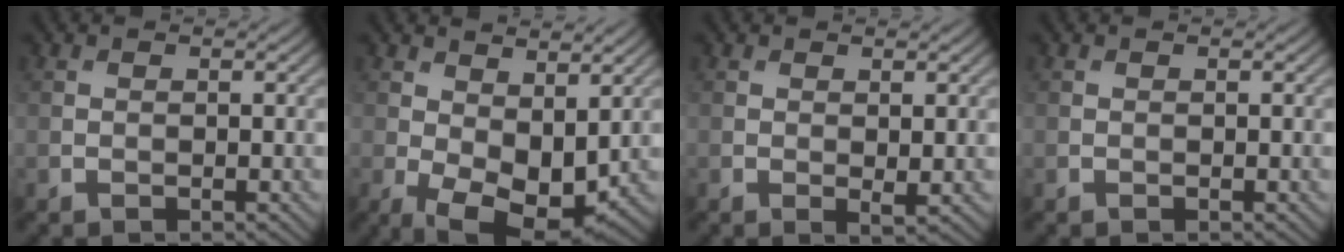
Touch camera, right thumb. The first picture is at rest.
{"total": 9.5, "force": [-0.5, 5.6, 7.6], "torque": [-0.150, -0.024, 0.006]}
{"total": 1.1, "force": [0.4, 0.4, 1.0], "torque": [-0.019, -0.004, 0.010]}
{"total": 0.0}